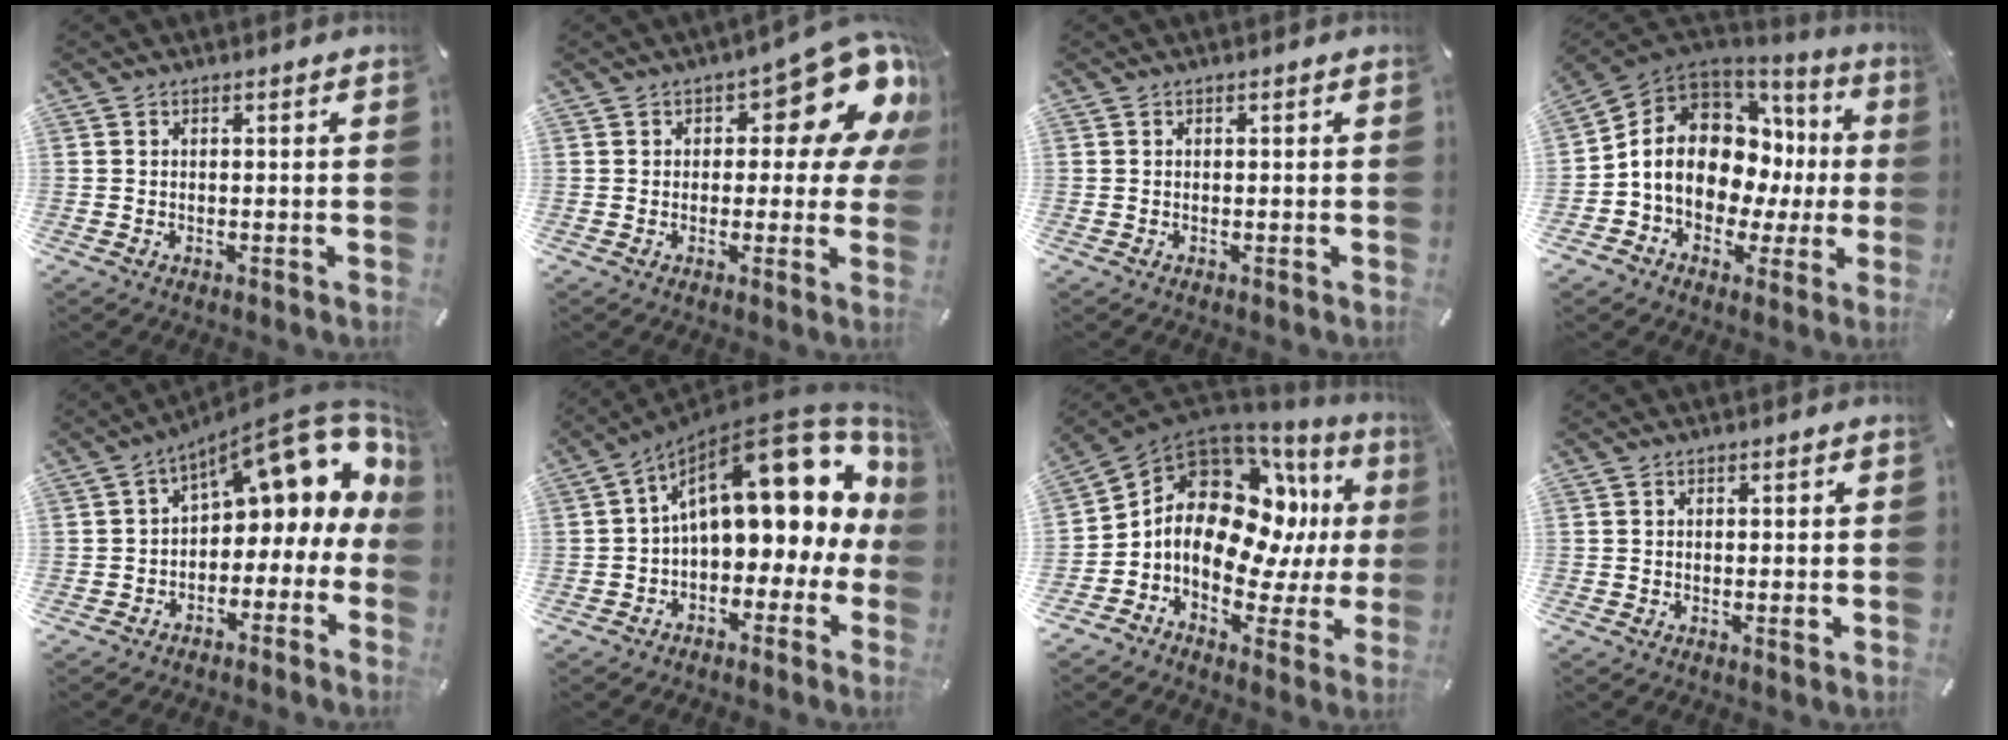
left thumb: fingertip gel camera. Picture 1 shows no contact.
{"total": 14.2, "force": [7.9, 6.2, 10.1], "torque": [-0.120, -0.063, 0.129]}
{"total": 0.0}
{"total": 14.1, "force": [1.3, 10.8, 9.0], "torque": [-0.162, -0.018, 0.023]}
{"total": 14.3, "force": [7.0, 6.9, 10.5], "torque": [-0.141, -0.053, 0.112]}
{"total": 21.7, "force": [7.5, 10.7, 17.3], "torque": [-0.240, -0.044, 0.133]}
{"total": 17.1, "force": [2.3, 12.5, 11.5], "torque": [-0.196, -0.031, 0.034]}
{"total": 1.4, "force": [0.0, 0.5, 1.3], "torque": [-0.015, -0.005, -0.002]}